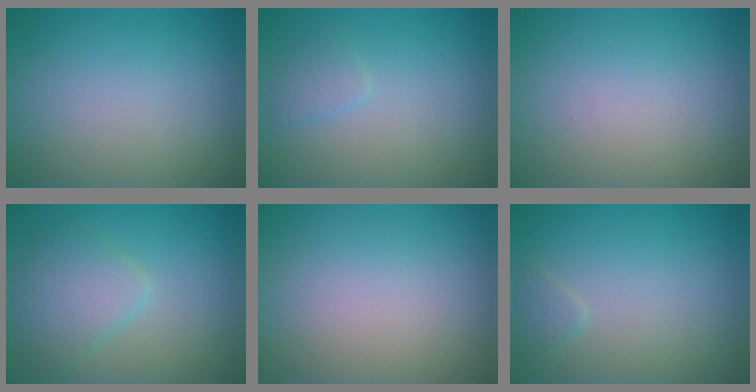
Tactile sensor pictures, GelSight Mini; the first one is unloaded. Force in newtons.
{"total": 1.2, "press": 1.2, "slide": 0.0}
{"total": 0.0}
{"total": 3.7, "press": 3.7, "slide": 0.0}
{"total": 0.0}
{"total": 0.8, "press": 0.8, "slide": 0.0}